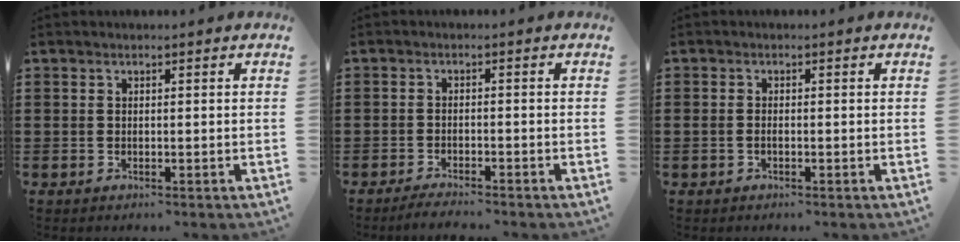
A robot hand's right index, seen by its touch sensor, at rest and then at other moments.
{"total": 2.1, "force": [-2.0, -0.2, 0.4], "torque": [-0.007, -0.001, -0.040]}
{"total": 0.8, "force": [-0.4, 0.3, 0.6], "torque": [-0.014, -0.004, -0.006]}